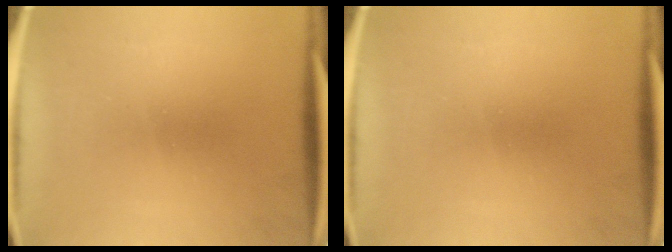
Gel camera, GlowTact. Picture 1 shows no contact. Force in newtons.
{"total": 0.0}